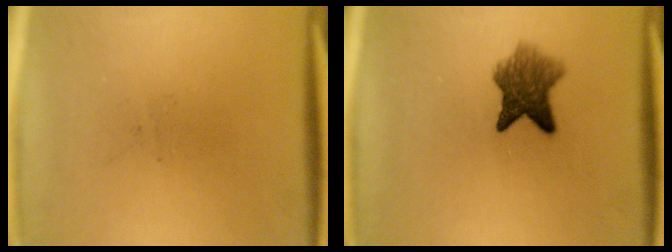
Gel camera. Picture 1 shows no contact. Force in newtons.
{"total": 6.4}